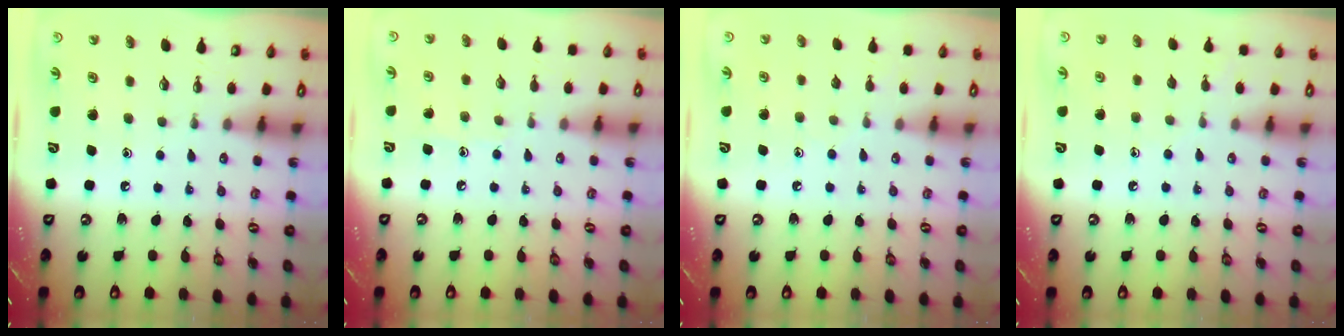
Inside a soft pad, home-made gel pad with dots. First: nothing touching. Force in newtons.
{"total": 5.3, "press": 5.3, "slide": 0.6}
{"total": 5.8, "press": 5.7, "slide": 0.6}
{"total": 4.8, "press": 4.8, "slide": 0.5}